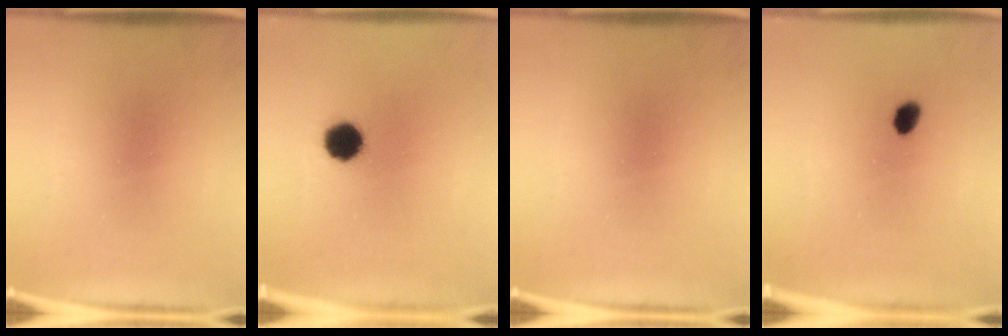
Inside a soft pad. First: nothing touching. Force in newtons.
{"total": 6.6}
{"total": 0.0}
{"total": 2.5}